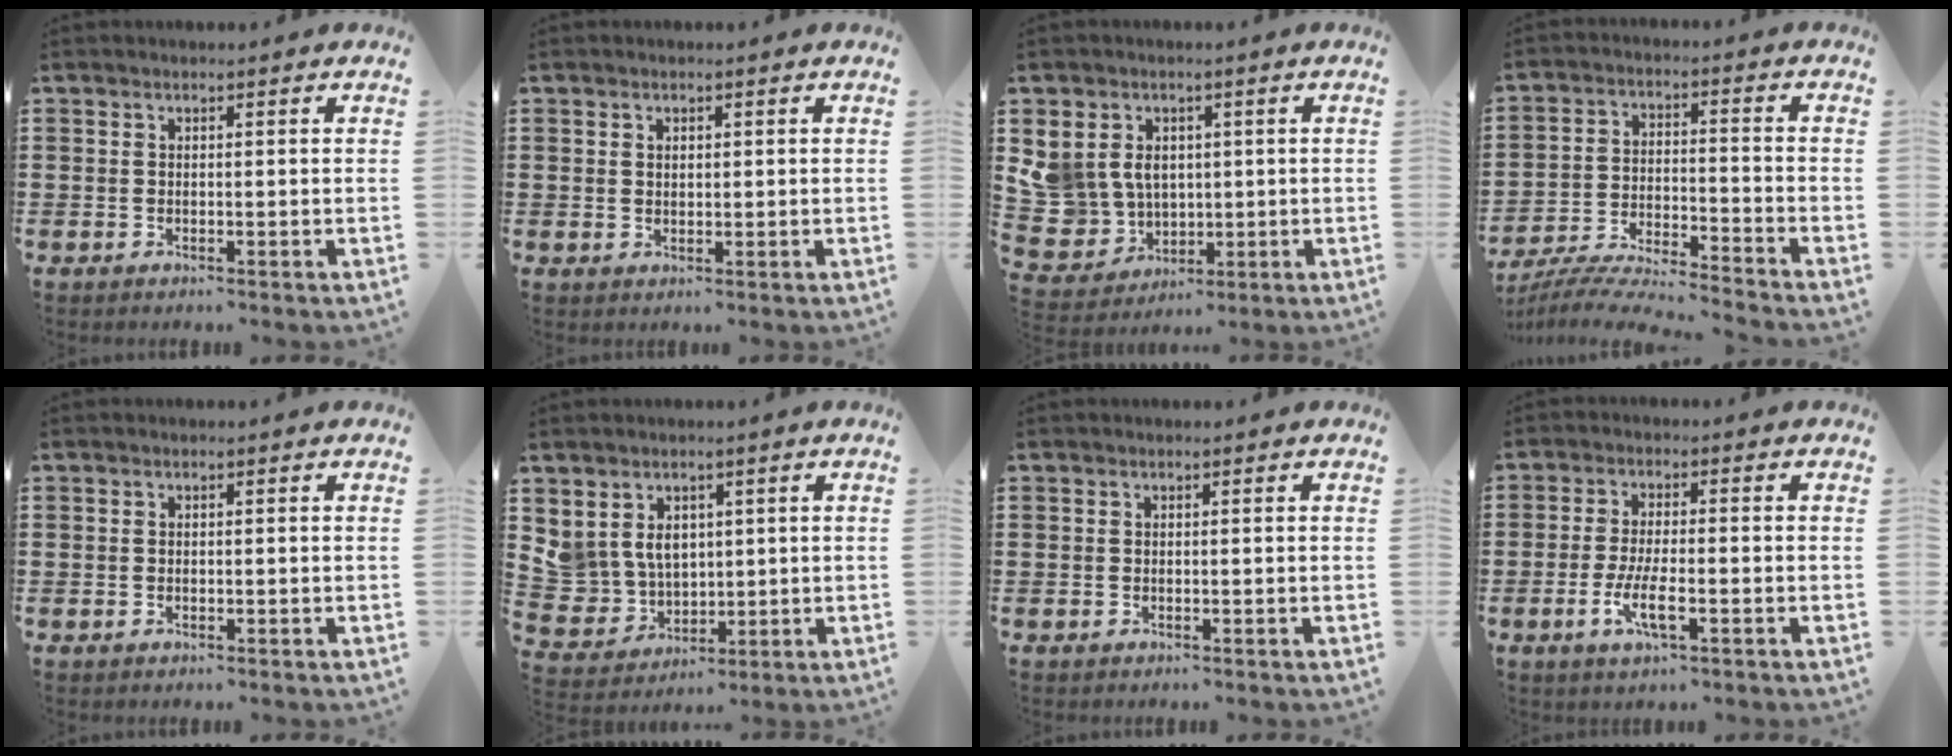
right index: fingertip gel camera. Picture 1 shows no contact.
{"total": 1.0, "force": [0.5, 0.7, 0.5], "torque": [-0.011, 0.003, 0.009]}
{"total": 7.9, "force": [1.8, 7.2, 2.8], "torque": [-0.118, -0.006, 0.034]}
{"total": 6.9, "force": [-6.7, -0.1, 1.7], "torque": [-0.040, -0.005, -0.134]}
{"total": 0.0}
{"total": 6.5, "force": [2.4, 5.6, 2.3], "torque": [-0.083, 0.001, 0.047]}
{"total": 0.0}
{"total": 5.4, "force": [-2.1, 1.3, 4.8], "torque": [-0.100, -0.007, -0.041]}